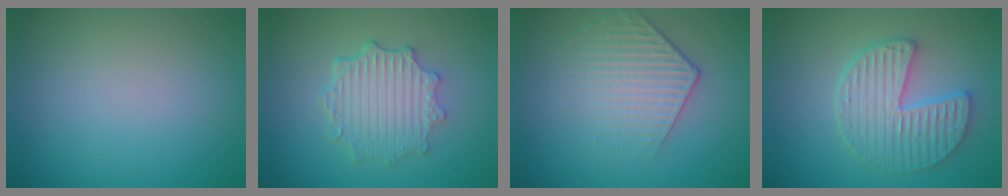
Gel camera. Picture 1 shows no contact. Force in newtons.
{"total": 4.9, "press": 3.9, "slide": 2.9}
{"total": 3.1, "press": 3.0, "slide": 0.9}
{"total": 4.5, "press": 4.1, "slide": 2.0}